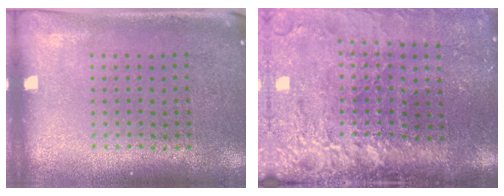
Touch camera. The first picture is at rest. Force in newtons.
{"total": 4.6, "press": 3.7, "slide": 2.7}